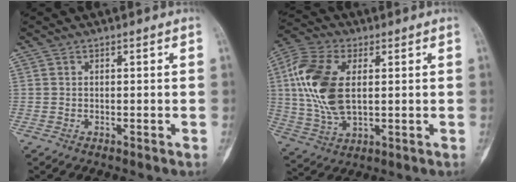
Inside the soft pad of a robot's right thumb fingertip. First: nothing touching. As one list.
[{"total": 15.6, "force": [2.4, 8.6, 12.8], "torque": [-0.273, 0.003, 0.046]}]